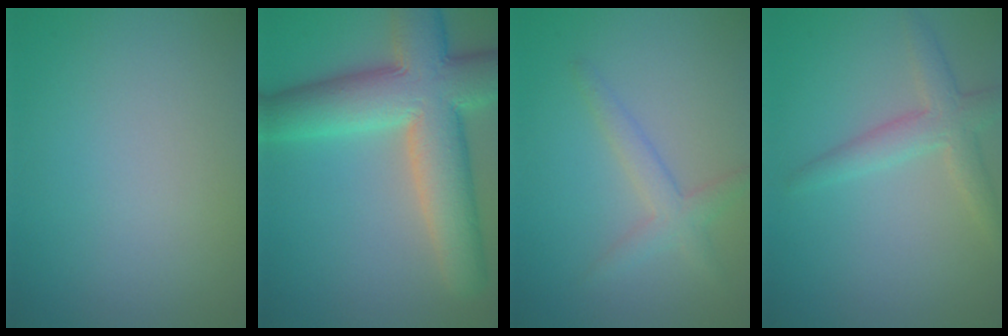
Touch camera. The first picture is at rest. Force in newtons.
{"total": 11.4, "press": 11.3, "slide": 0.8}
{"total": 2.4, "press": 2.4, "slide": 0.2}
{"total": 3.0, "press": 3.0, "slide": 0.1}